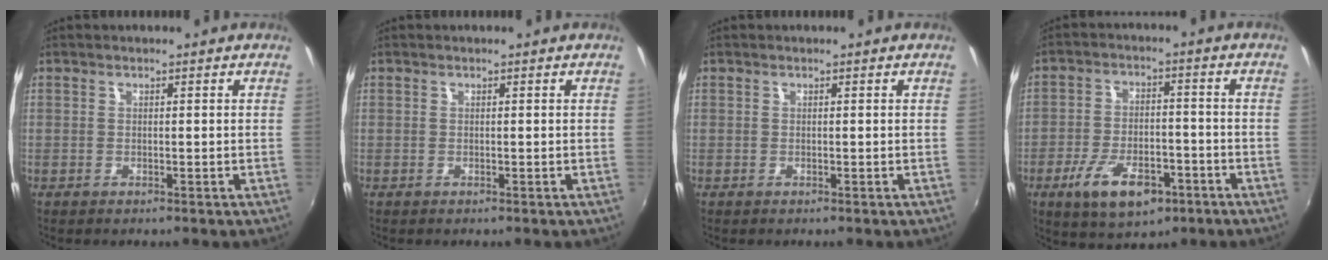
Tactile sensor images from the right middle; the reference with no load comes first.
{"total": 0.0}
{"total": 0.0}
{"total": 12.7, "force": [-6.7, 6.6, 8.5], "torque": [-0.175, -0.008, -0.101]}